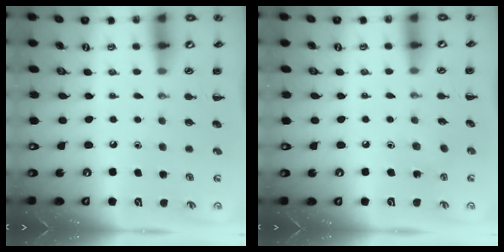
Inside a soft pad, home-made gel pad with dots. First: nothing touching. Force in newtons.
{"total": 2.9, "press": 2.8, "slide": 0.9}